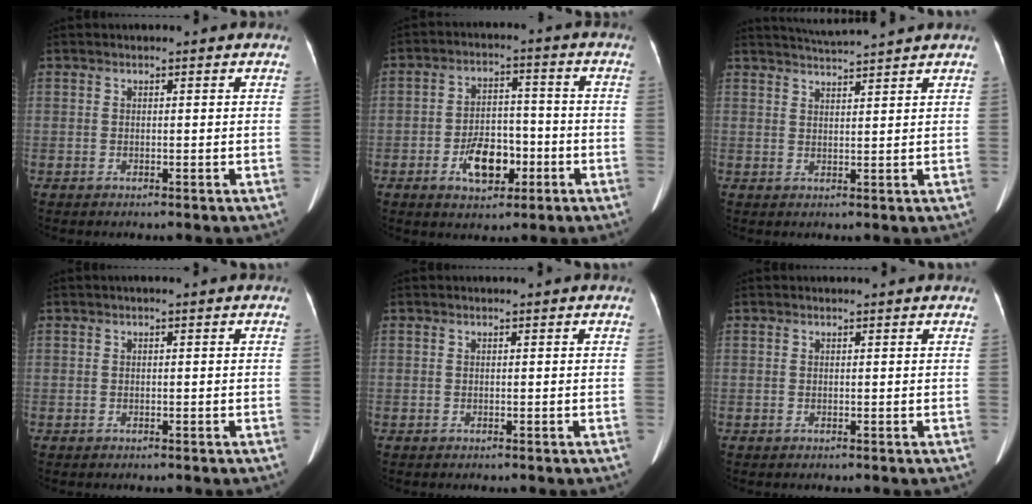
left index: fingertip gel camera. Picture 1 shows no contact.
{"total": 7.8, "force": [-3.2, 4.3, 5.7], "torque": [-0.108, 0.012, -0.049]}
{"total": 5.9, "force": [5.6, -1.1, 1.4], "torque": [-0.027, 0.016, 0.086]}
{"total": 0.0}
{"total": 0.0}
{"total": 1.6, "force": [1.5, 0.3, 0.3], "torque": [-0.012, 0.012, 0.013]}